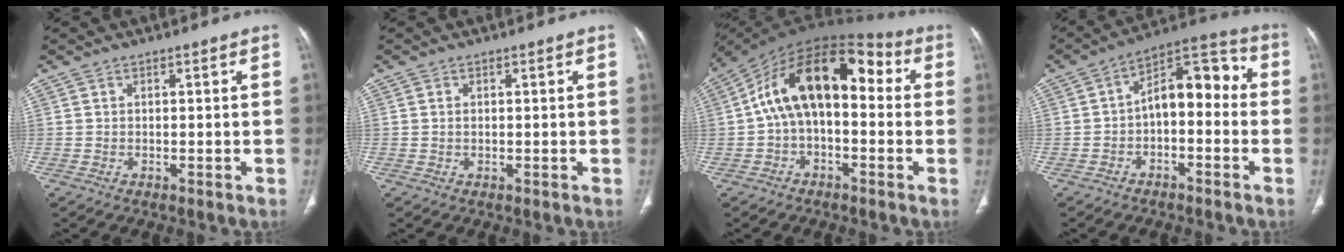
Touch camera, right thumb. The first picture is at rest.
{"total": 0.6, "force": [0.1, 0.3, 0.5], "torque": [-0.014, 0.002, 0.003]}
{"total": 17.4, "force": [1.3, 9.8, 14.3], "torque": [-0.215, 0.056, 0.009]}
{"total": 11.6, "force": [-1.2, 6.6, 9.5], "torque": [-0.113, 0.054, -0.030]}